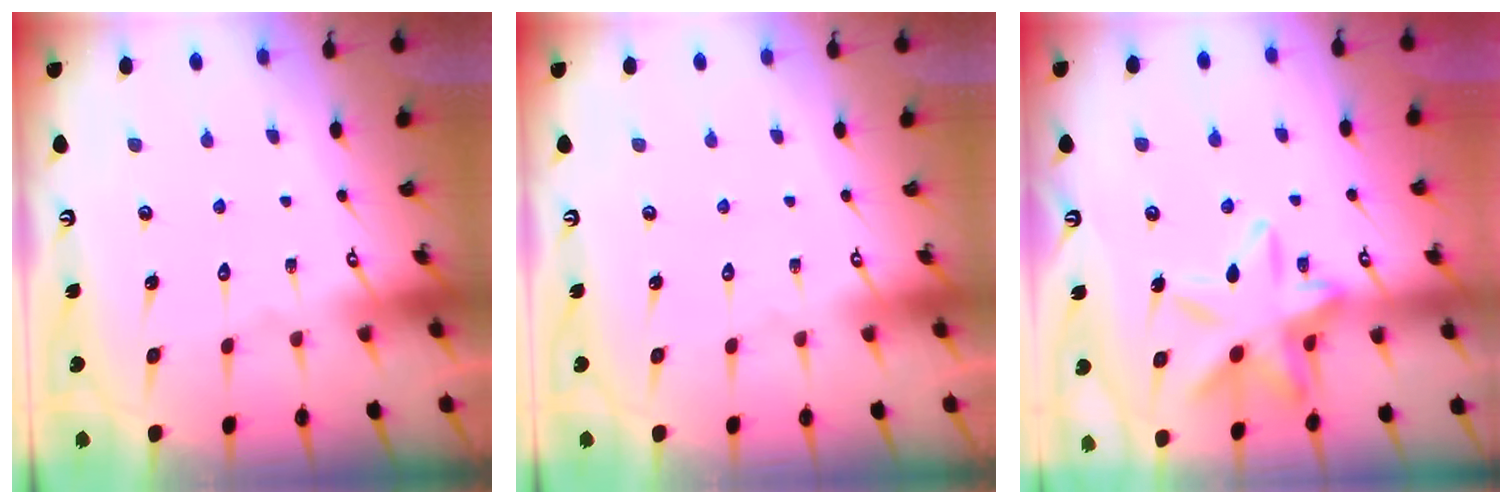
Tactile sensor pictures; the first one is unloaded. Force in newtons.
{"total": 0.0}
{"total": 15.4, "press": 15.4, "slide": 0.9}